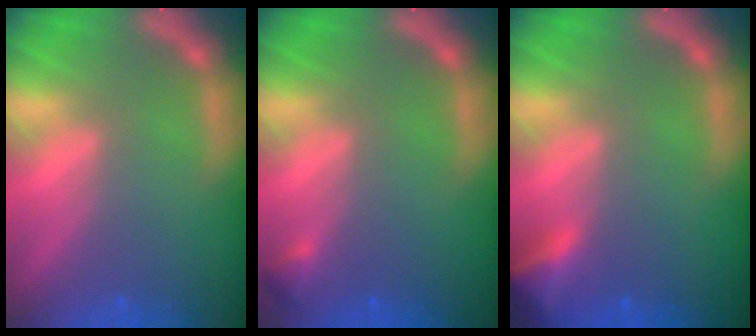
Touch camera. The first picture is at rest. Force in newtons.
{"total": 0.9}
{"total": 3.5}